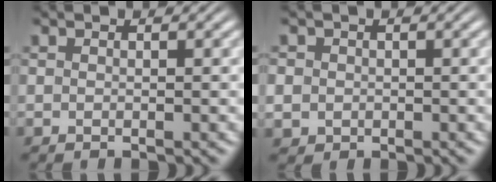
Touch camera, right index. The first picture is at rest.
{"total": 3.2, "force": [-0.5, 3.1, 0.9], "torque": [-0.040, -0.017, -0.003]}